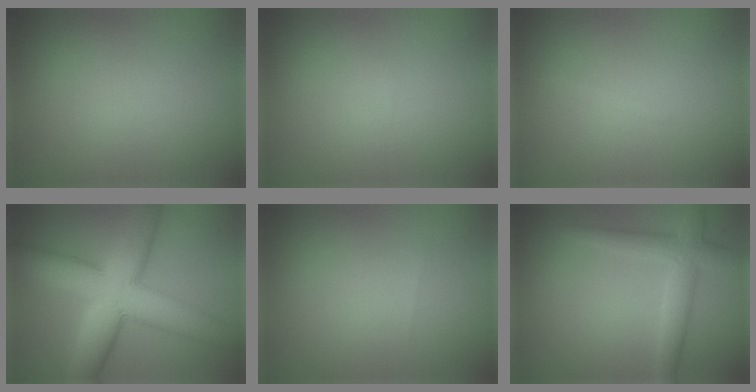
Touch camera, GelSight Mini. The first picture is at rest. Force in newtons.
{"total": 0.0}
{"total": 0.6, "press": 0.6, "slide": 0.1}
{"total": 11.1, "press": 11.1, "slide": 0.4}
{"total": 0.0}
{"total": 3.6, "press": 3.6, "slide": 0.1}